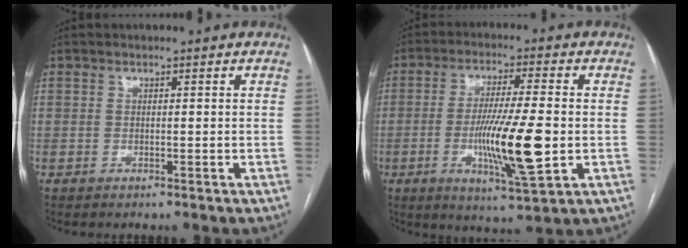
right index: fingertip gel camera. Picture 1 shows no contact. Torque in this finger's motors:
{"motor_torque": [0.79, -0.09, 0.80, 0.19]}